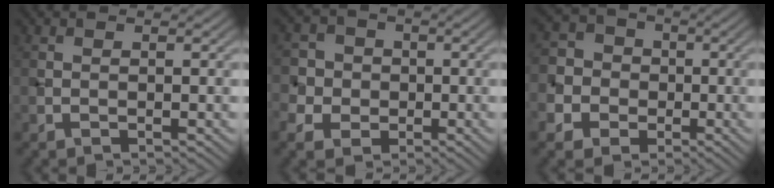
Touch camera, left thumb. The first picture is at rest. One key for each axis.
{"total": 5.7, "fx": -1.2, "fy": 5.4, "fz": 1.6, "tx": -0.049, "ty": 0.003, "tz": -0.045}
{"total": 7.3, "fx": -1.9, "fy": 6.8, "fz": 2.0, "tx": -0.062, "ty": -0.001, "tz": -0.062}